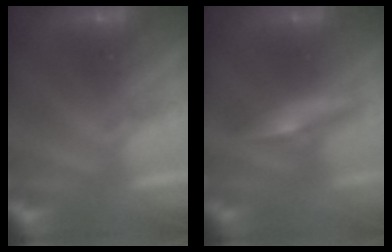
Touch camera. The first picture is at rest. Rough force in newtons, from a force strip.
{"total": 2.7}